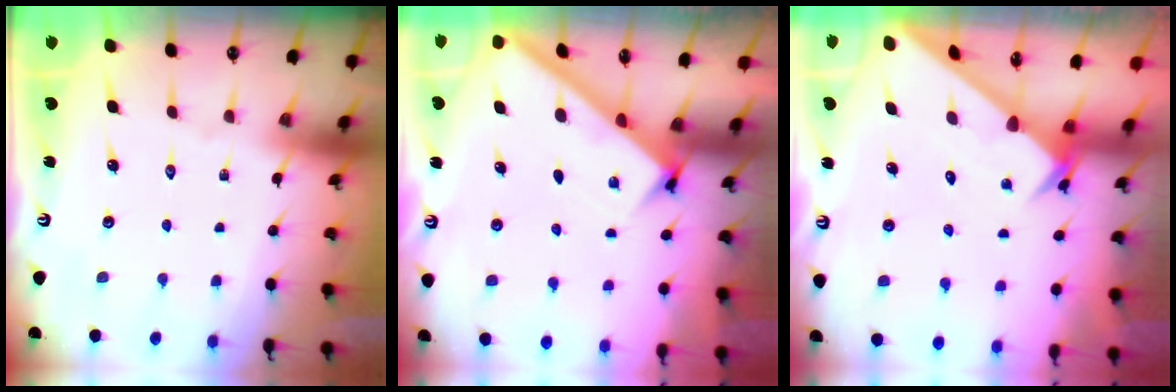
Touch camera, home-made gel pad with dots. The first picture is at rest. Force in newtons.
{"total": 2.6, "press": 2.6, "slide": 0.3}
{"total": 2.4, "press": 2.4, "slide": 0.2}